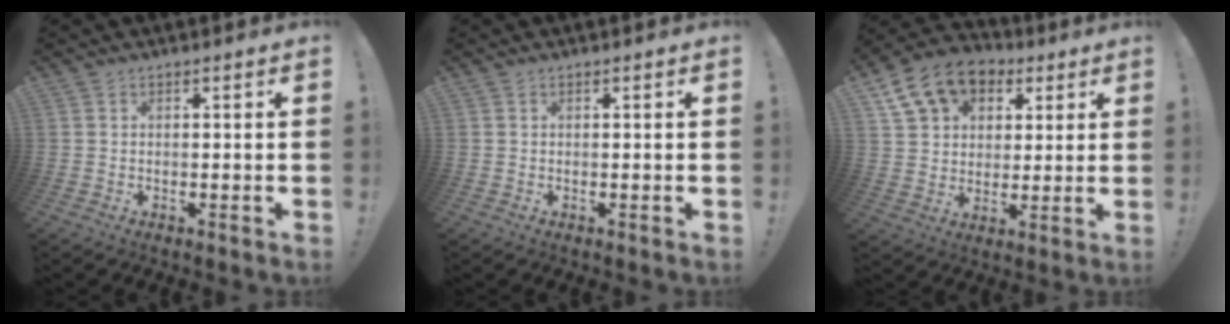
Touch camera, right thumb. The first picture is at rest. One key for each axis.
{"total": 0.0}
{"total": 14.4, "fx": 7.2, "fy": 10.6, "fz": 6.4, "tx": -0.096, "ty": -0.034, "tz": 0.139}